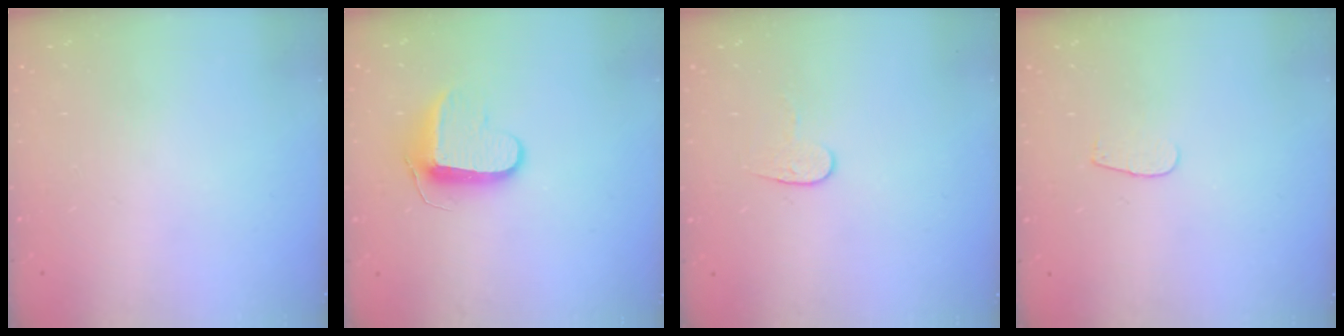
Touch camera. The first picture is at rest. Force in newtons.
{"total": 9.4, "press": 9.4, "slide": 0.2}
{"total": 6.0, "press": 6.0, "slide": 0.4}
{"total": 2.6, "press": 2.5, "slide": 0.3}